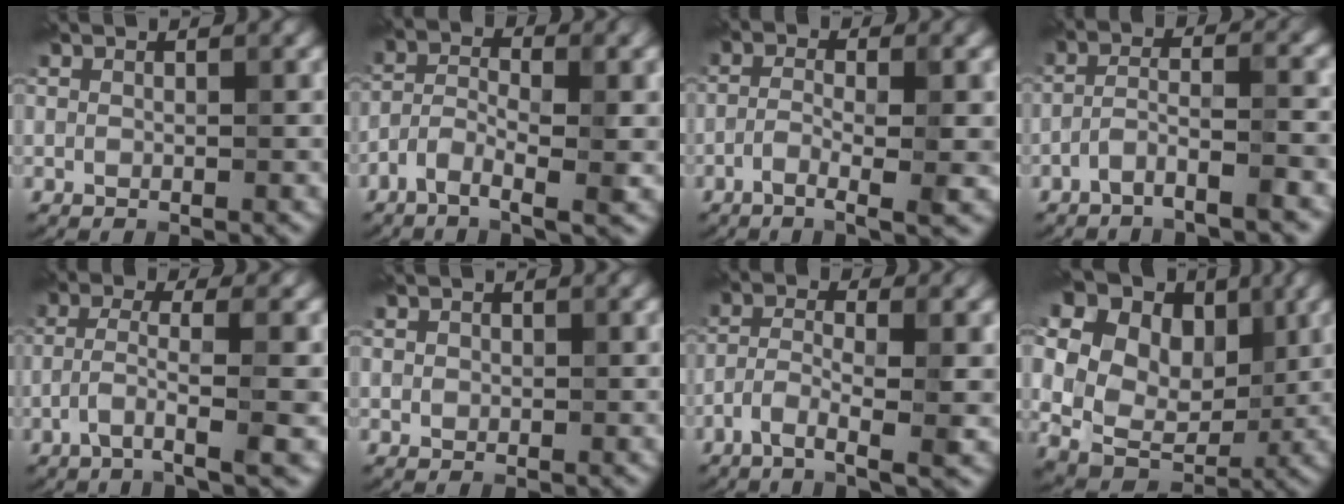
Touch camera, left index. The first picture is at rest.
{"total": 4.6, "force": [-2.1, 1.2, 3.9], "torque": [-0.084, 0.000, -0.048]}
{"total": 4.8, "force": [-1.7, 0.8, 4.4], "torque": [-0.079, 0.000, -0.034]}
{"total": 3.7, "force": [-2.6, 0.2, 2.7], "torque": [-0.055, 0.009, -0.058]}
{"total": 4.6, "force": [-1.6, 0.6, 4.2], "torque": [-0.083, 0.008, -0.037]}
{"total": 0.8, "force": [0.1, 0.7, 0.3], "torque": [0.000, -0.003, 0.001]}
{"total": 4.7, "force": [-2.0, 0.9, 4.2], "torque": [-0.087, 0.002, -0.045]}
{"total": 19.6, "force": [7.2, 14.9, 10.4], "torque": [-0.234, 0.041, 0.115]}